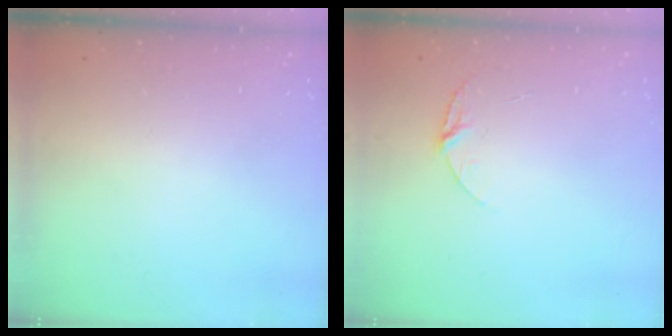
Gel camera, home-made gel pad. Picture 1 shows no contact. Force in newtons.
{"total": 5.3, "press": 5.3, "slide": 0.5}